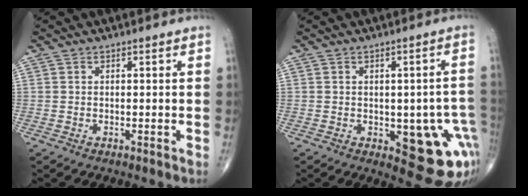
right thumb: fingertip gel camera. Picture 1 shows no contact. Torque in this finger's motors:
{"motor_torque": [1.81, 1.58, 0.50, -0.67, 0.18]}